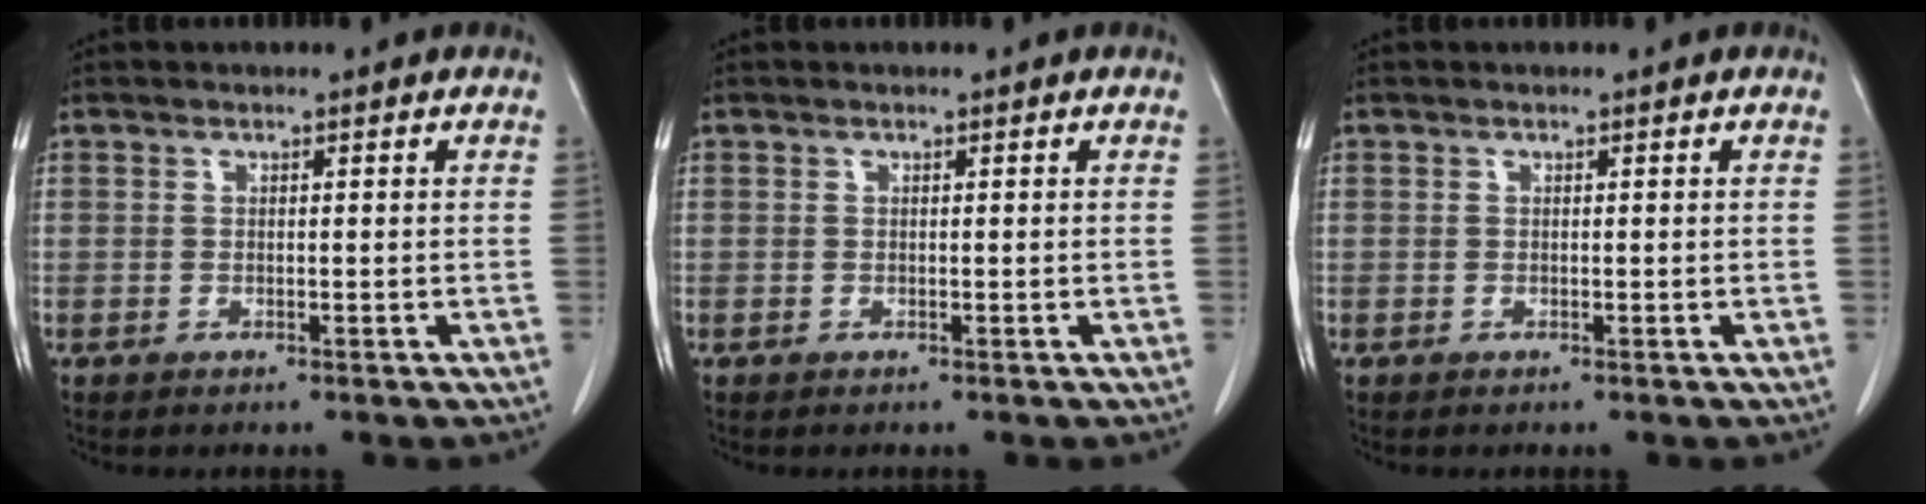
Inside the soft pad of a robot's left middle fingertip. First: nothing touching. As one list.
[{"total": 0.0}, {"total": 0.0}]